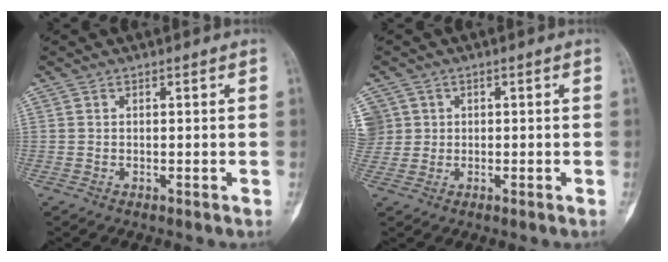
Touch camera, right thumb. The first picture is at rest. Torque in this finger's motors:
{"motor_torque": [-0.77, 0.43, -0.12, 0.21, -0.06]}